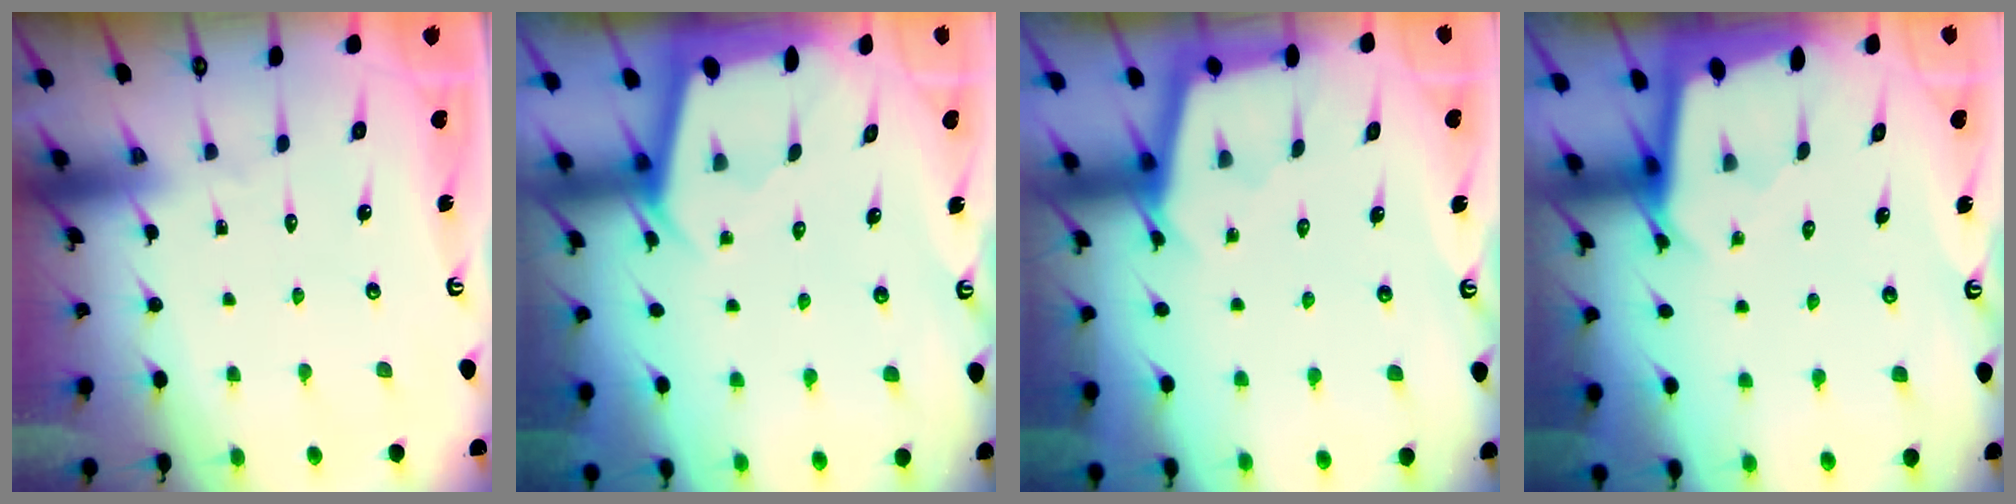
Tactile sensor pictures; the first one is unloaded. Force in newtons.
{"total": 2.7, "press": 2.7, "slide": 0.2}
{"total": 2.9, "press": 2.9, "slide": 0.3}
{"total": 2.3, "press": 2.3, "slide": 0.1}